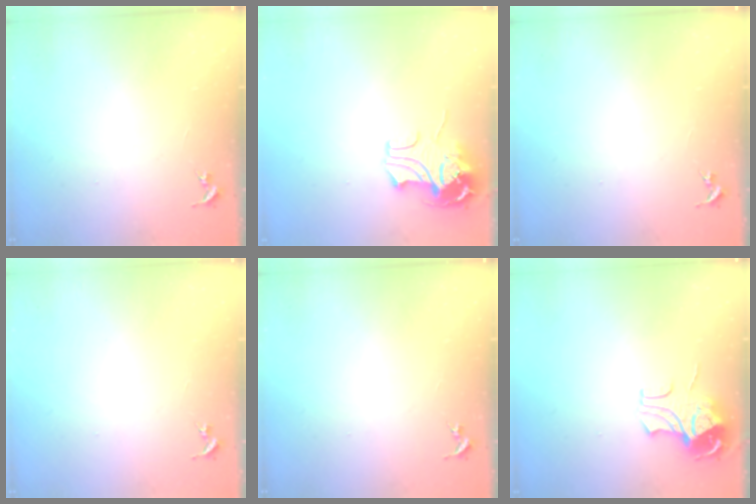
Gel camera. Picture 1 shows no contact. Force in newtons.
{"total": 10.6, "press": 10.6, "slide": 0.8}
{"total": 0.0}
{"total": 0.0}
{"total": 0.0}
{"total": 9.3, "press": 9.3, "slide": 1.2}